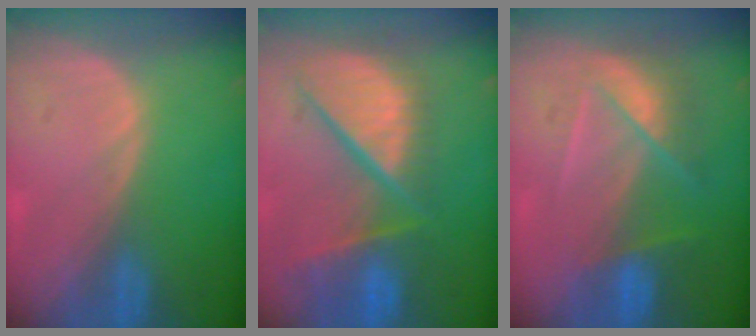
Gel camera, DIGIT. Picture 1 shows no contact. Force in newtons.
{"total": 12.4, "press": 10.2, "slide": 7.1}
{"total": 7.3, "press": 6.5, "slide": 3.4}